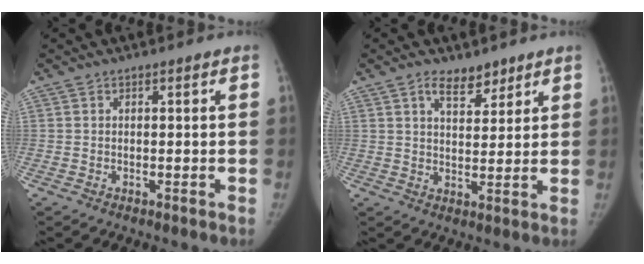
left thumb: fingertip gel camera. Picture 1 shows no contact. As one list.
[{"total": 5.7, "force": [4.0, 2.9, 2.8], "torque": [-0.022, -0.028, 0.067]}]